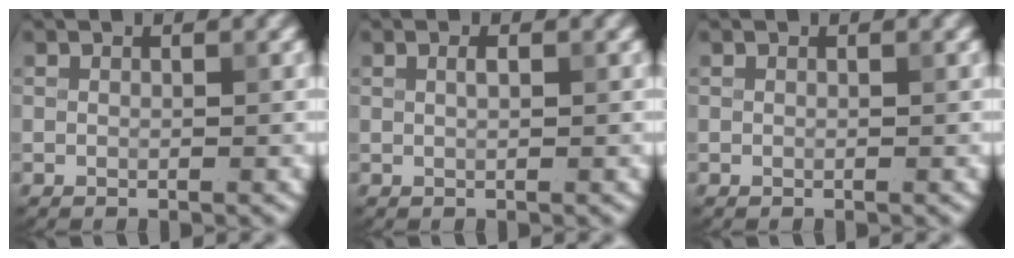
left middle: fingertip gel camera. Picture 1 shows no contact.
{"total": 0.7, "force": [0.2, 0.2, 0.6], "torque": [-0.011, 0.003, 0.003]}
{"total": 0.0}